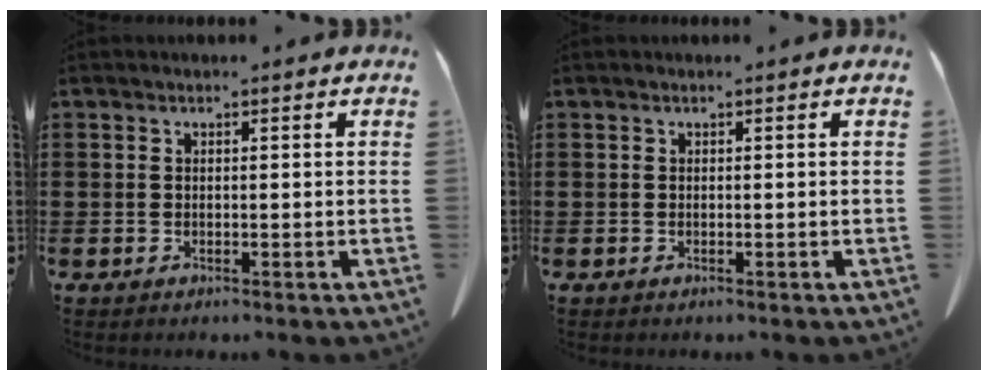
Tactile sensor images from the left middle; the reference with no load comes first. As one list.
[{"total": 0.0}]